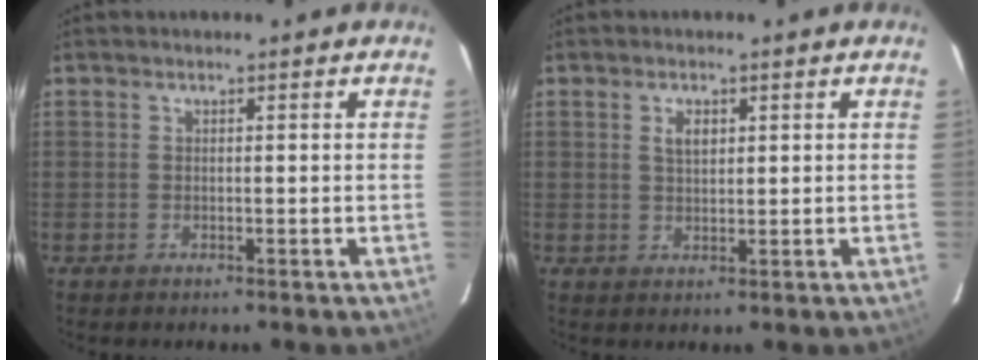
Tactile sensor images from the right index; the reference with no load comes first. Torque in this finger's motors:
{"motor_torque": [-0.10, 0.14, 0.04, 0.02]}